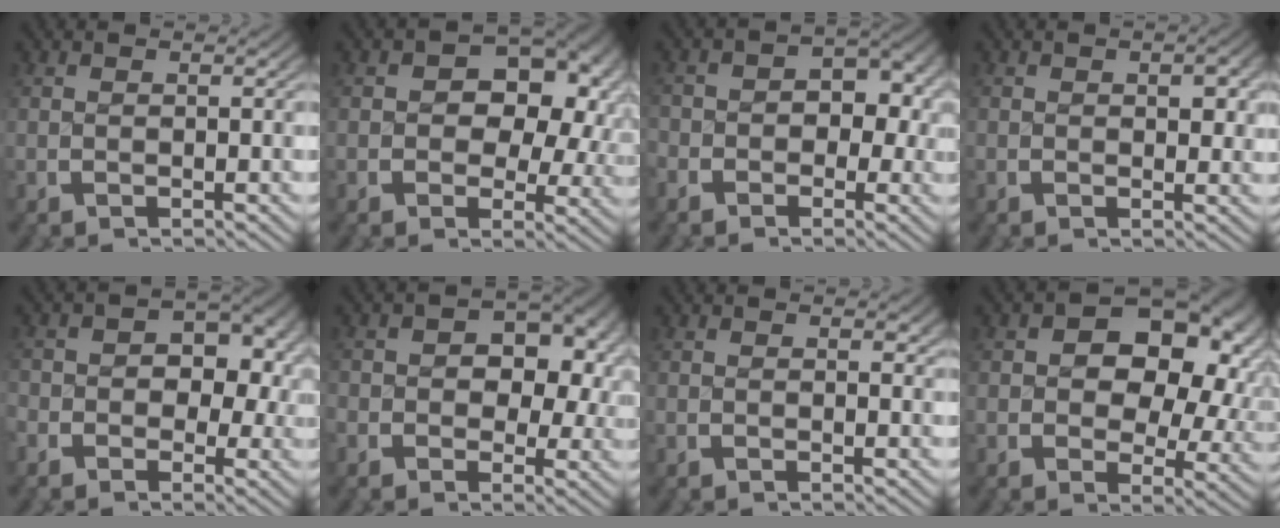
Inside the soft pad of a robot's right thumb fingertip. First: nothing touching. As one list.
[{"total": 8.3, "force": [1.1, 6.0, 5.5], "torque": [-0.070, -0.010, 0.012]}, {"total": 4.8, "force": [-1.0, 3.7, 2.8], "torque": [-0.031, -0.018, -0.018]}, {"total": 1.6, "force": [0.2, 1.2, 1.1], "torque": [-0.012, -0.004, -0.001]}, {"total": 6.1, "force": [-0.4, 4.6, 3.9], "torque": [-0.043, -0.021, -0.010]}, {"total": 6.8, "force": [0.1, 5.1, 4.5], "torque": [-0.051, -0.020, 0.000]}, {"total": 0.6, "force": [0.4, 0.3, 0.3], "torque": [0.000, -0.004, 0.004]}, {"total": 9.7, "force": [1.2, 6.8, 6.7], "torque": [-0.096, -0.013, 0.016]}]